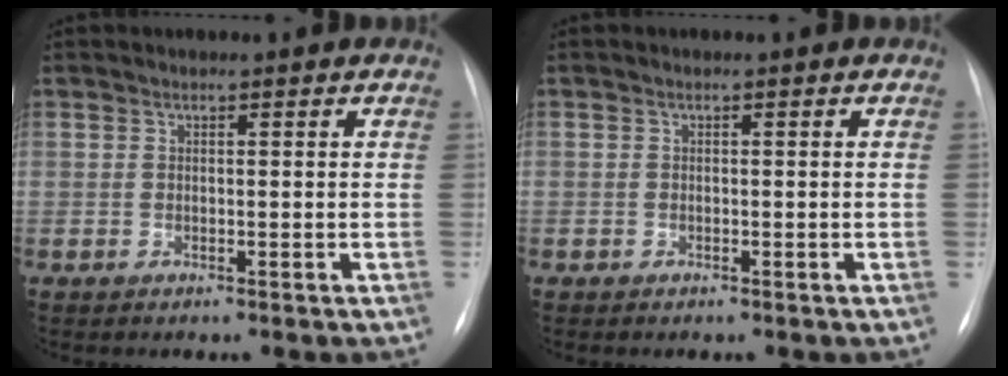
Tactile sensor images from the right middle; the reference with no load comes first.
{"total": 0.0}